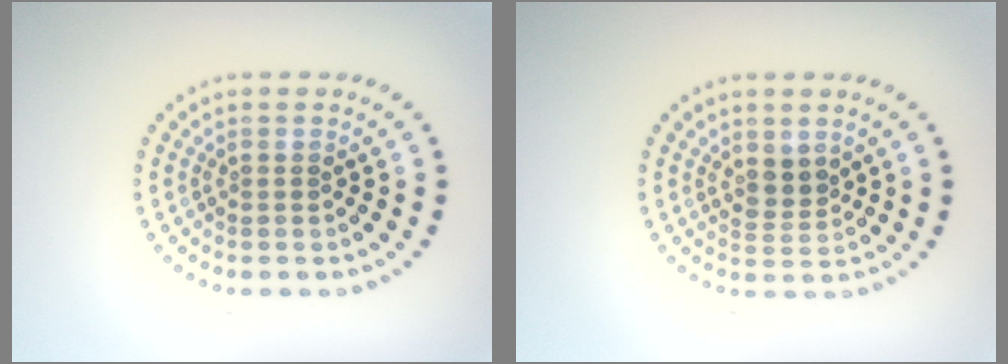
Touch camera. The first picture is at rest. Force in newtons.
{"total": 2.0, "press": 1.6, "slide": 1.2}